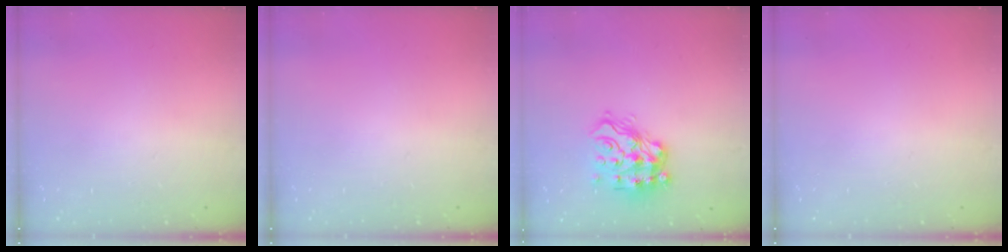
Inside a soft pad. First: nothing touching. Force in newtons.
{"total": 0.0}
{"total": 15.6, "press": 15.5, "slide": 1.6}
{"total": 0.0}